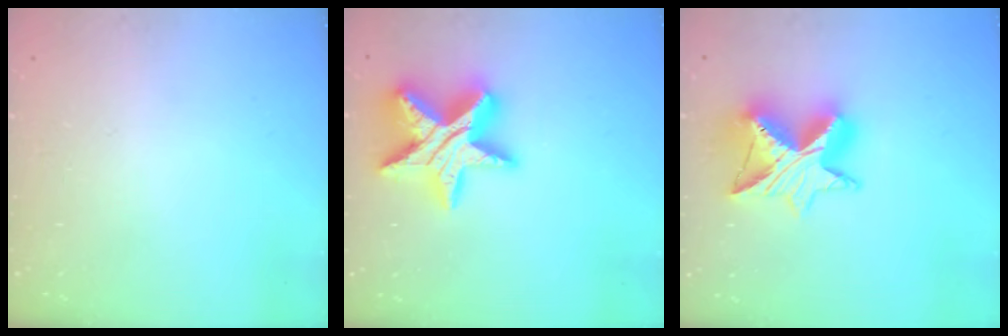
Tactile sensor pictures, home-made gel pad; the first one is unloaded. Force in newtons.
{"total": 19.5, "press": 19.4, "slide": 1.5}
{"total": 13.7, "press": 13.7, "slide": 1.1}